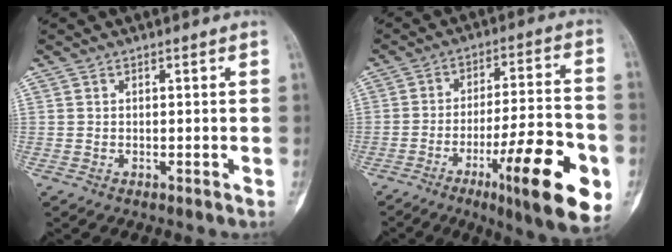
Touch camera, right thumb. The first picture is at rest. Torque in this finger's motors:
{"motor_torque": [0.62, 1.04, 1.25, -0.73, 0.13]}